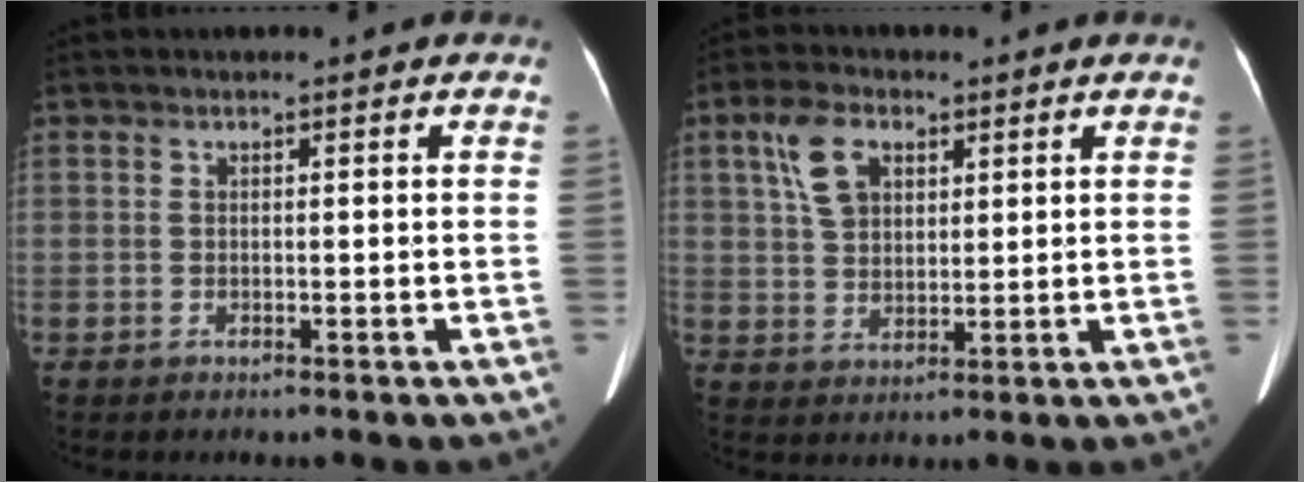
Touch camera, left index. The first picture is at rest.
{"total": 6.2, "force": [2.8, 3.7, 4.1], "torque": [-0.088, 0.013, 0.062]}